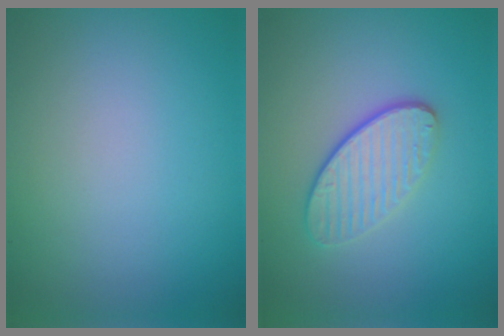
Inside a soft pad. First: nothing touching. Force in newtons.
{"total": 3.6, "press": 3.0, "slide": 2.0}